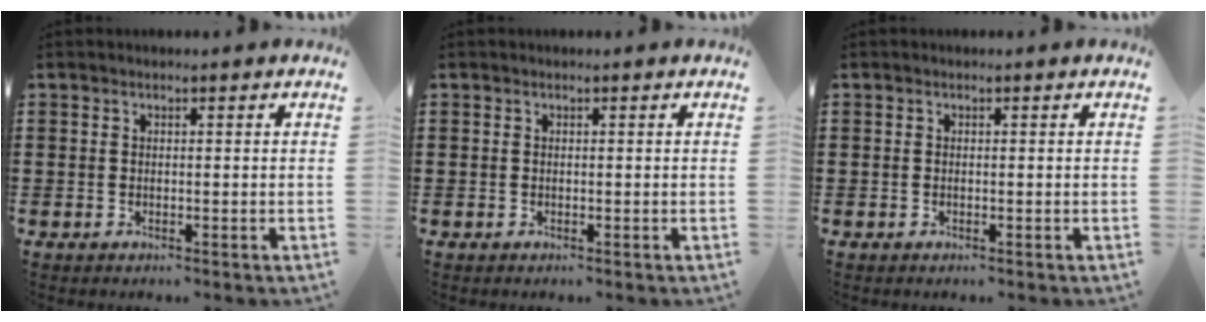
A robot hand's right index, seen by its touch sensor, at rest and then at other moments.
{"total": 0.0}
{"total": 0.0}